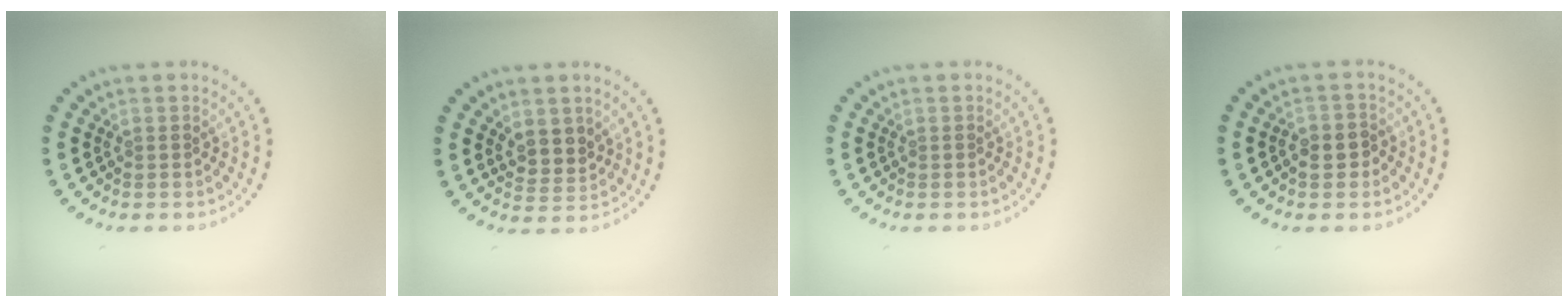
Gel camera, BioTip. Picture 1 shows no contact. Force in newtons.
{"total": 2.5, "press": 2.2, "slide": 1.1}
{"total": 0.0}
{"total": 2.2, "press": 2.1, "slide": 0.6}